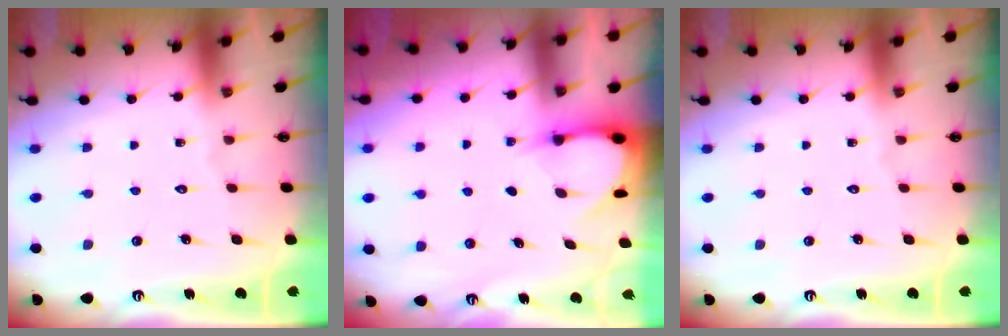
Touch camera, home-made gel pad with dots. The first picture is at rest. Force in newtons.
{"total": 3.3, "press": 3.3, "slide": 0.4}
{"total": 0.0}